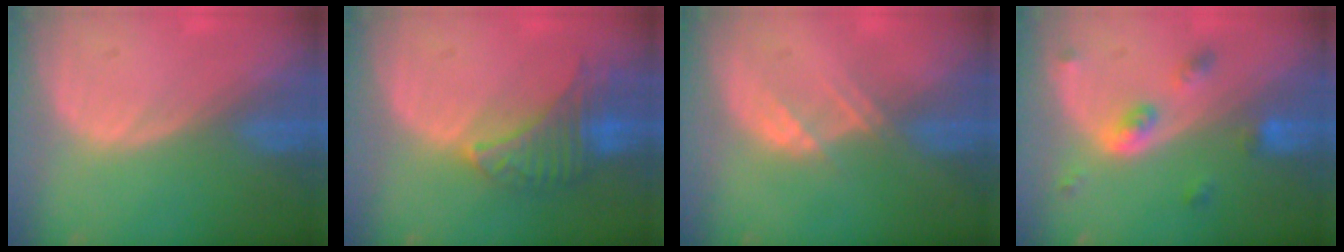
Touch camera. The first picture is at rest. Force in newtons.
{"total": 7.0, "press": 6.8, "slide": 1.5}
{"total": 2.3, "press": 2.3, "slide": 0.2}
{"total": 5.3, "press": 4.7, "slide": 2.5}